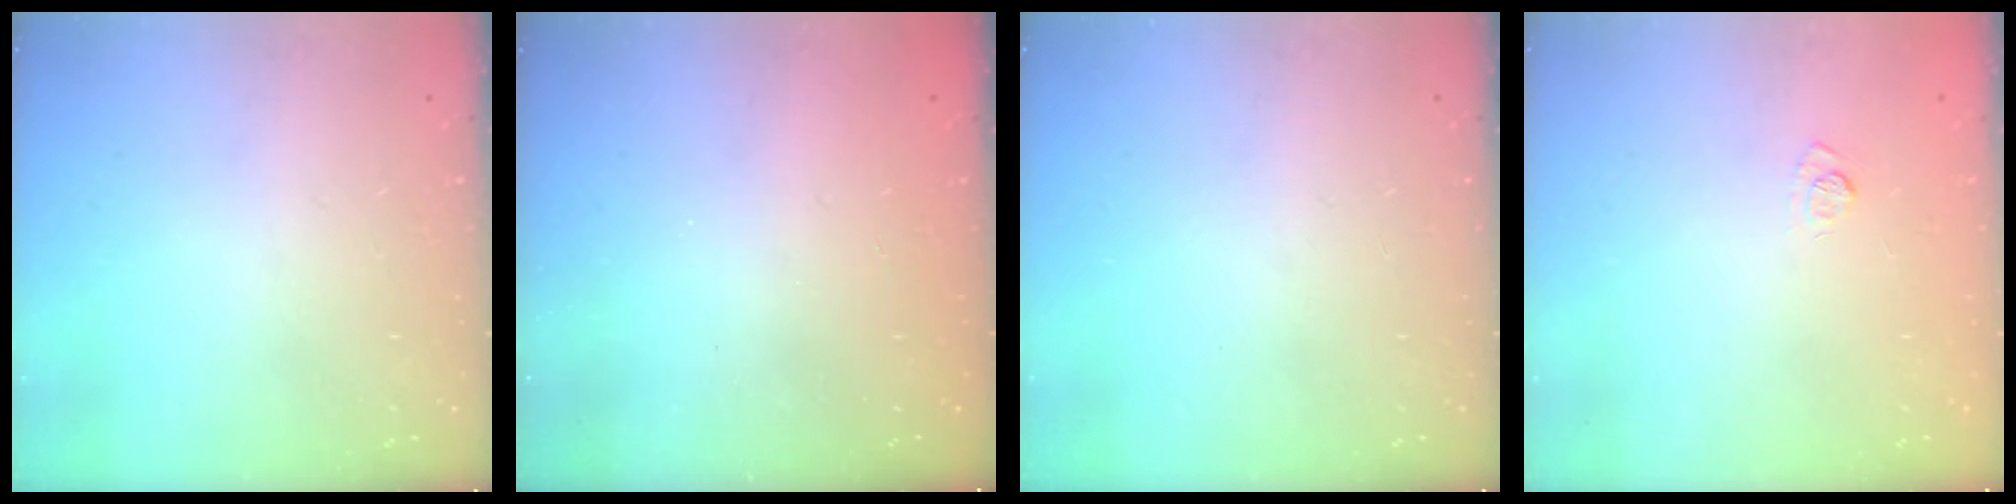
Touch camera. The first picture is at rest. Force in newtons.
{"total": 2.4, "press": 2.3, "slide": 0.8}
{"total": 0.0}
{"total": 7.5, "press": 7.3, "slide": 1.4}